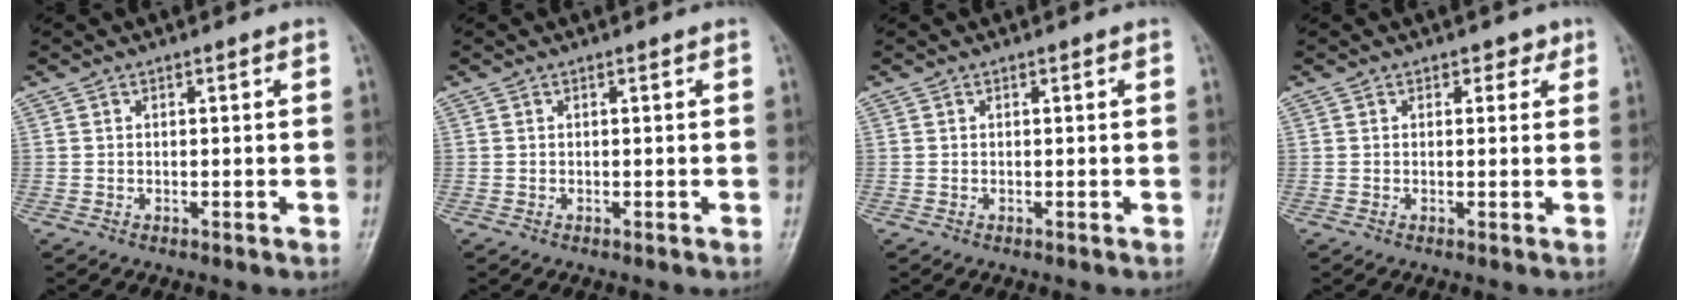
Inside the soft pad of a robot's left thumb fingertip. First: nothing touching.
{"total": 0.0}
{"total": 0.0}
{"total": 1.9, "force": [1.0, 1.4, 0.8], "torque": [0.008, -0.002, 0.007]}